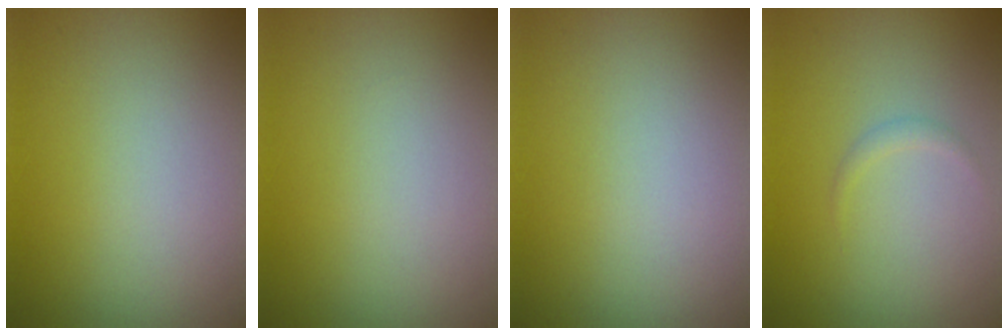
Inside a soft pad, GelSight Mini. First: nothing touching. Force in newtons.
{"total": 0.0}
{"total": 0.0}
{"total": 0.7, "press": 0.7, "slide": 0.0}